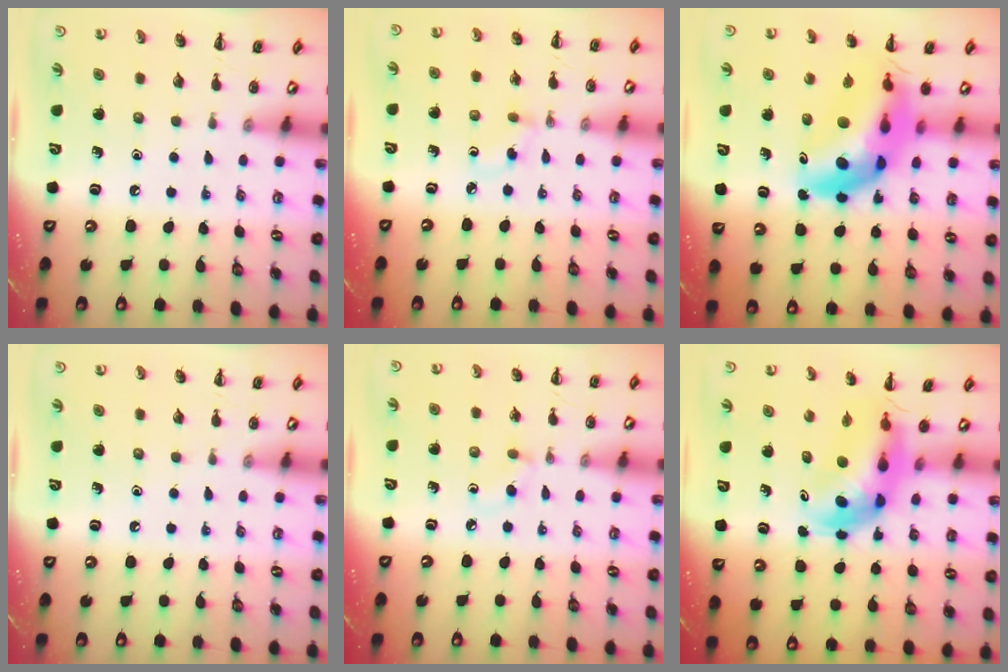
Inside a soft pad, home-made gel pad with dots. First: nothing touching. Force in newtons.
{"total": 2.6, "press": 2.4, "slide": 1.0}
{"total": 13.7, "press": 13.1, "slide": 3.9}
{"total": 0.0}
{"total": 1.8, "press": 1.6, "slide": 0.8}
{"total": 6.2, "press": 5.8, "slide": 2.3}